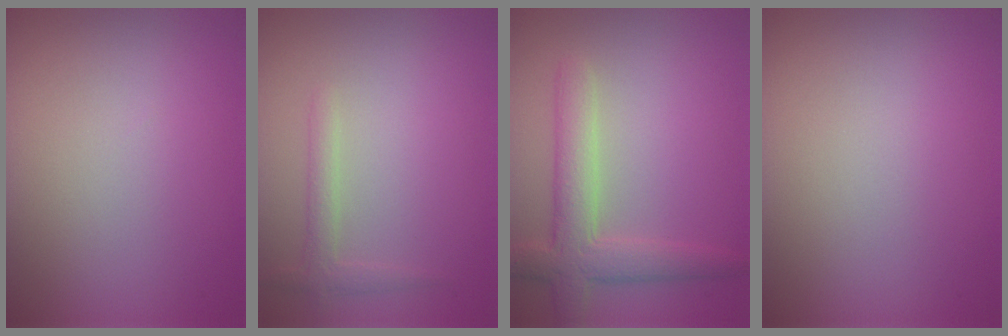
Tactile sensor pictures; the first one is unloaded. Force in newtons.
{"total": 1.5, "press": 1.5, "slide": 0.1}
{"total": 4.2, "press": 4.2, "slide": 0.3}
{"total": 0.0}